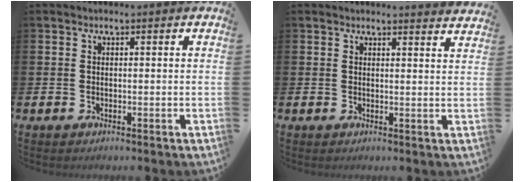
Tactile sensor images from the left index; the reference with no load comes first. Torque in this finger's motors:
{"motor_torque": [1.06, -1.07, 0.08, -0.02]}